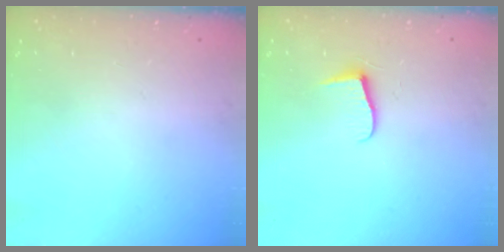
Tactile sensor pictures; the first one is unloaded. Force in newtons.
{"total": 5.9, "press": 5.9, "slide": 0.6}